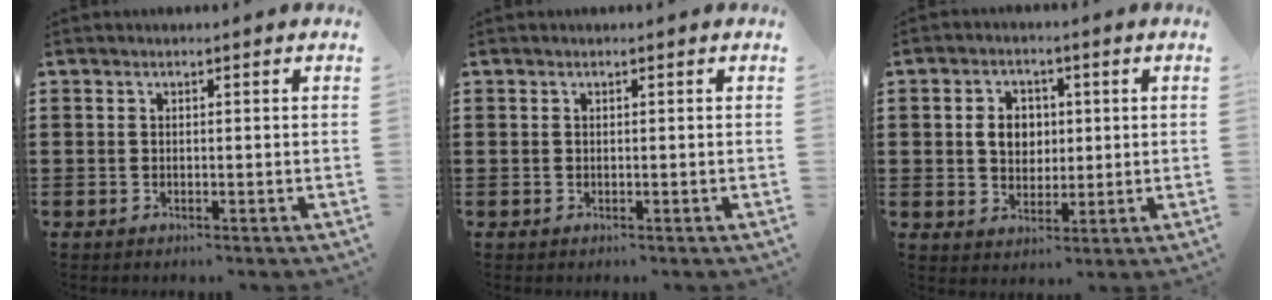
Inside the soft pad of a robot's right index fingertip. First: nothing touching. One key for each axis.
{"total": 0.0}
{"total": 4.9, "fx": 0.6, "fy": 3.9, "fz": 2.9, "tx": -0.062, "ty": 0.012, "tz": 0.004}